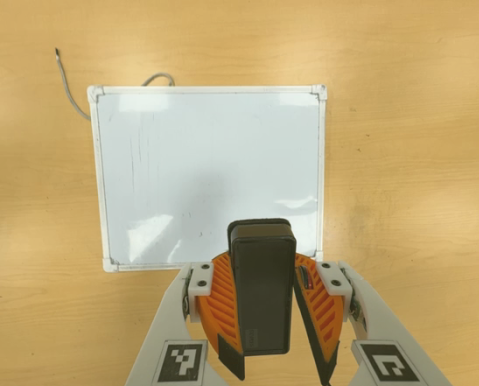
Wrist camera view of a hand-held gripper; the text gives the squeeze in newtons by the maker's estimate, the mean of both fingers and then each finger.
{"total": 9.0, "left": 9.1, "right": 9.0}